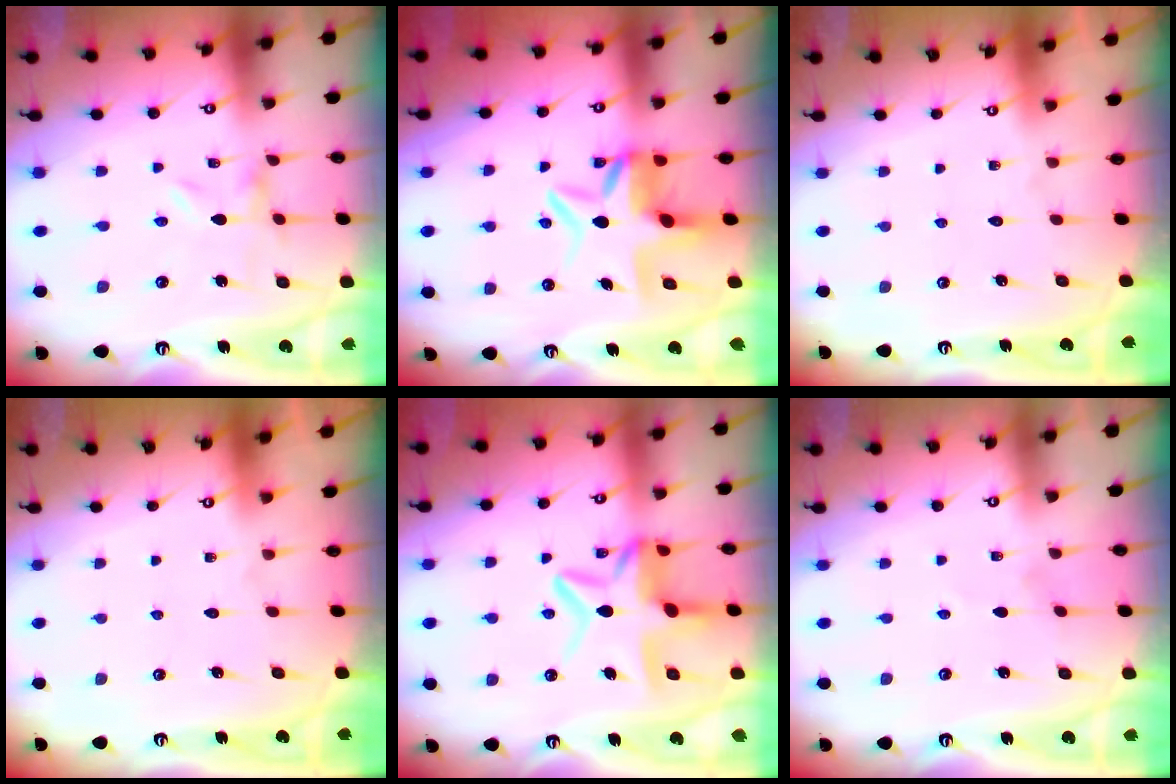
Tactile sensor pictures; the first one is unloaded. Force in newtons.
{"total": 9.4, "press": 9.2, "slide": 2.3}
{"total": 1.6, "press": 1.6, "slide": 0.1}
{"total": 1.6, "press": 1.6, "slide": 0.1}
{"total": 11.8, "press": 11.7, "slide": 1.2}
{"total": 0.0}